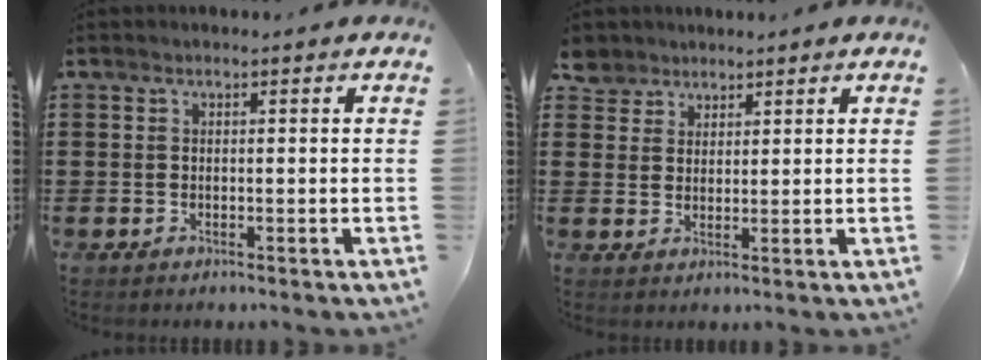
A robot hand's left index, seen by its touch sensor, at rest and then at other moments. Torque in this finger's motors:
{"motor_torque": [0.12, -0.12, 0.00, -0.01]}